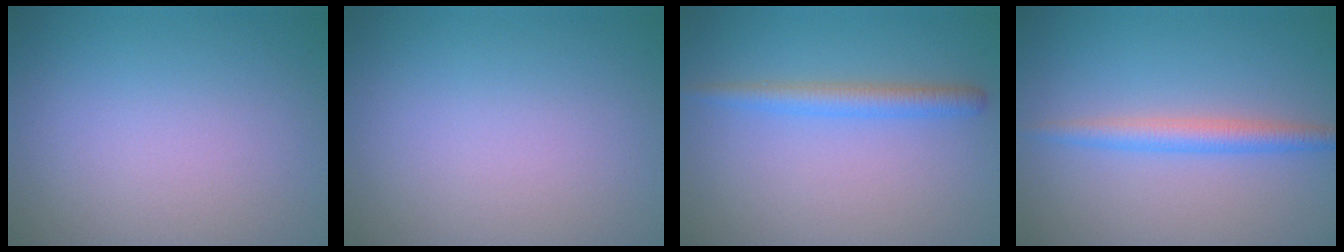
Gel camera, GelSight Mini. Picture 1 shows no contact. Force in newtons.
{"total": 0.0}
{"total": 2.3, "press": 2.3, "slide": 0.1}
{"total": 2.5, "press": 2.5, "slide": 0.1}